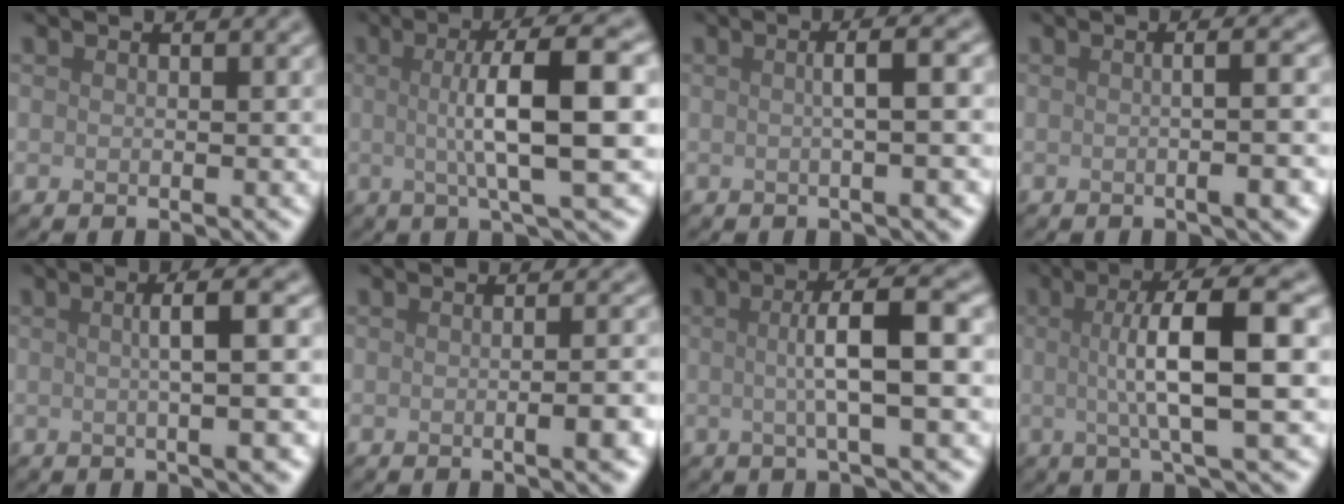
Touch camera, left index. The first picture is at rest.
{"total": 9.2, "force": [0.8, 2.1, 8.9], "torque": [-0.115, 0.010, 0.008]}
{"total": 4.5, "force": [0.2, 1.4, 4.3], "torque": [-0.036, 0.013, -0.008]}
{"total": 5.5, "force": [-0.2, 2.1, 5.0], "torque": [-0.025, 0.017, -0.017]}
{"total": 5.4, "force": [0.3, 1.3, 5.2], "torque": [-0.065, 0.012, 0.002]}
{"total": 3.9, "force": [-0.6, 1.2, 3.7], "torque": [-0.031, 0.005, -0.009]}
{"total": 6.0, "force": [0.4, 1.2, 5.8], "torque": [-0.089, 0.012, 0.002]}
{"total": 8.7, "force": [0.8, 2.0, 8.5], "torque": [-0.116, 0.011, 0.008]}